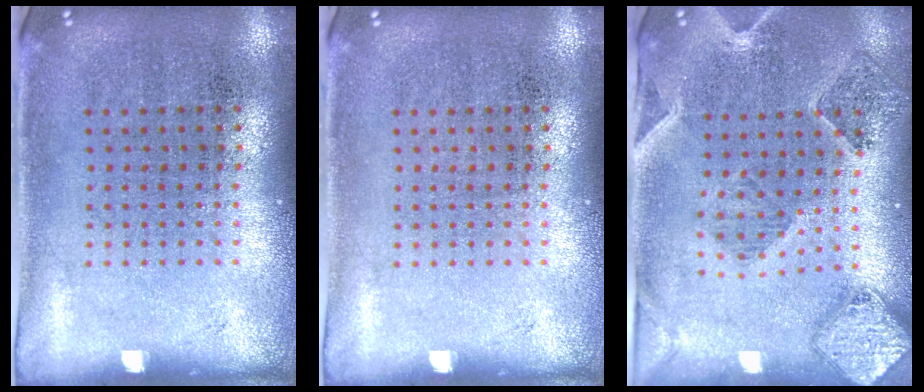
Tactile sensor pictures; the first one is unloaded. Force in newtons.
{"total": 0.0}
{"total": 1.5, "press": 1.4, "slide": 0.4}